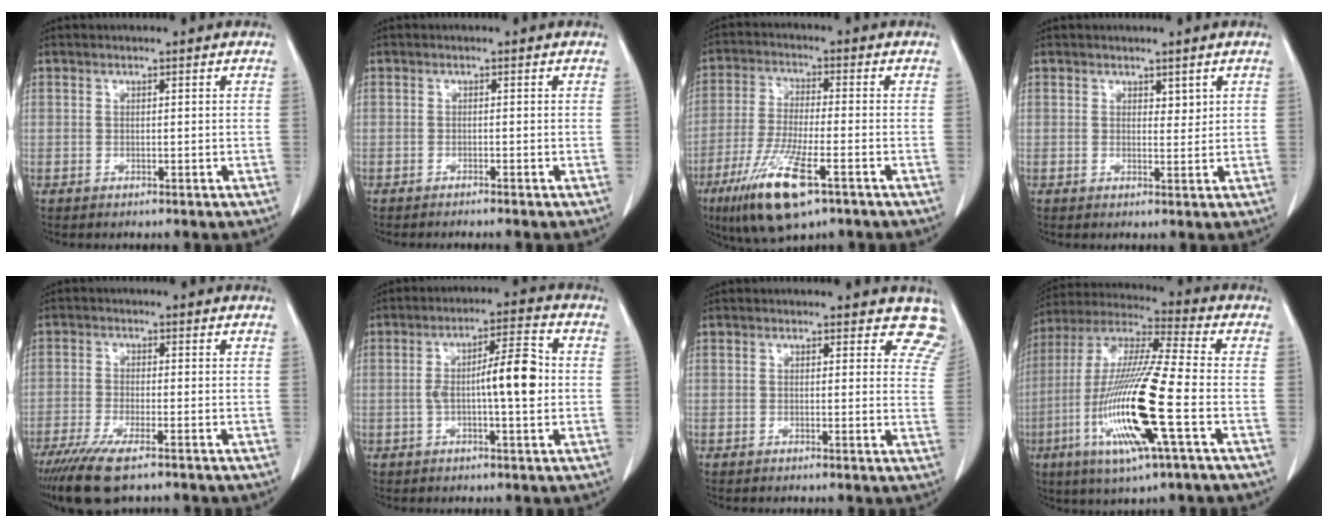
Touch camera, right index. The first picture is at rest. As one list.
[{"total": 2.1, "force": [-1.8, -0.5, 1.0], "torque": [-0.008, 0.004, -0.024]}, {"total": 12.5, "force": [-6.7, 2.1, 10.3], "torque": [-0.210, -0.030, -0.118]}, {"total": 1.5, "force": [1.0, 0.8, 0.8], "torque": [-0.005, -0.007, 0.015]}, {"total": 8.5, "force": [-6.1, 1.2, 5.8], "torque": [-0.103, -0.021, -0.101]}, {"total": 8.7, "force": [-0.3, 1.4, 8.6], "torque": [-0.142, 0.017, -0.010]}, {"total": 6.2, "force": [5.5, 2.9, 0.2], "torque": [0.045, -0.015, 0.019]}, {"total": 19.1, "force": [-5.6, 0.9, 18.2], "torque": [-0.382, -0.022, -0.110]}]